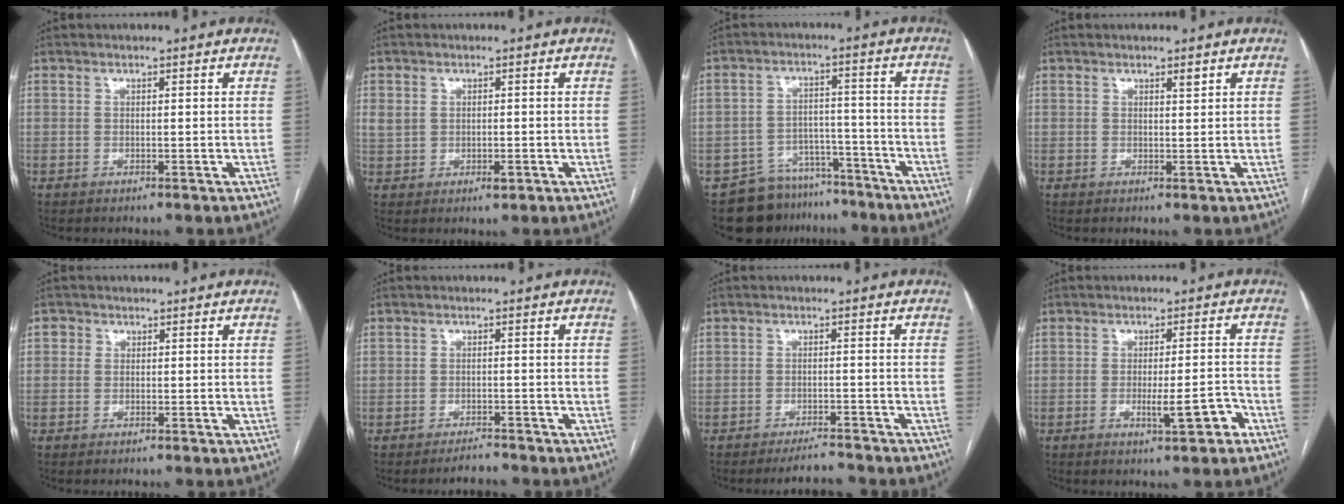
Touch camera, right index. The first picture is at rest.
{"total": 3.3, "force": [0.0, 2.2, 2.5], "torque": [-0.051, 0.007, 0.011]}
{"total": 10.8, "force": [-8.8, 6.0, 1.4], "torque": [-0.013, 0.030, -0.129]}
{"total": 1.1, "force": [0.7, 0.1, 0.7], "torque": [-0.014, 0.000, 0.013]}
{"total": 1.1, "force": [0.0, 1.1, 0.2], "torque": [0.001, 0.004, -0.004]}
{"total": 2.0, "force": [-2.0, 0.4, 0.3], "torque": [-0.005, -0.003, -0.028]}
{"total": 3.4, "force": [-3.3, 0.6, 0.6], "torque": [-0.006, -0.008, -0.051]}
{"total": 5.3, "force": [-2.5, 0.7, 4.6], "torque": [-0.069, -0.001, -0.035]}